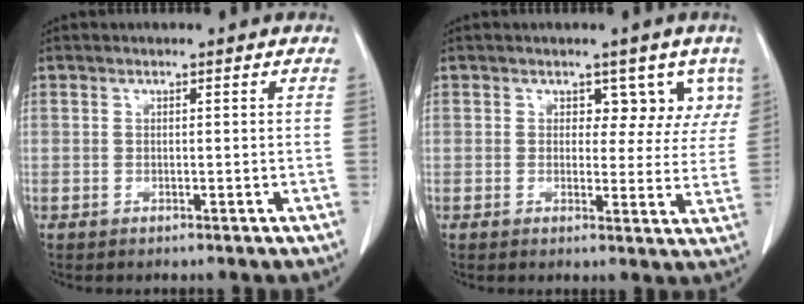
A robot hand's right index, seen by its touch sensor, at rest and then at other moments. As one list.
[{"total": 5.4, "force": [3.3, 3.6, 2.5], "torque": [-0.003, -0.003, 0.027]}]